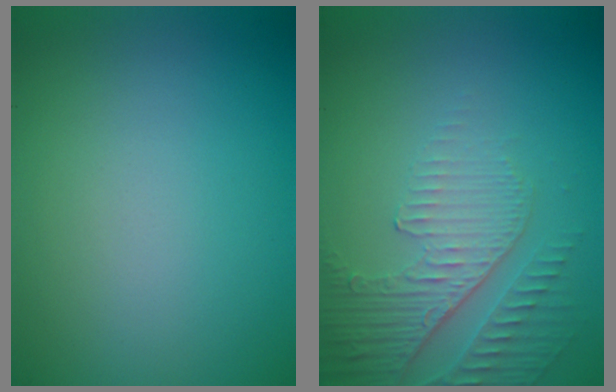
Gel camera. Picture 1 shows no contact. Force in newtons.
{"total": 5.1, "press": 3.3, "slide": 3.9}